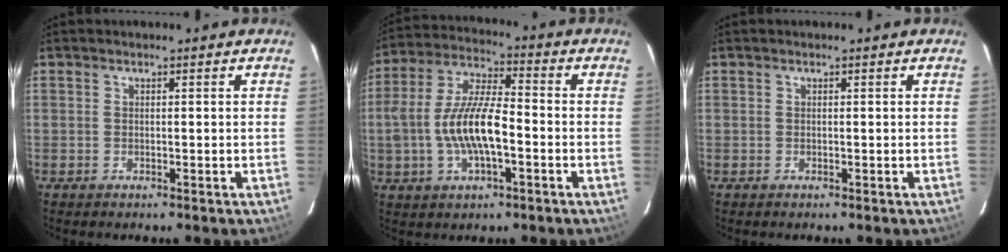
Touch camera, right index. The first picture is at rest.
{"total": 12.8, "force": [-2.8, 4.6, 11.7], "torque": [-0.240, 0.004, -0.051]}
{"total": 0.0}